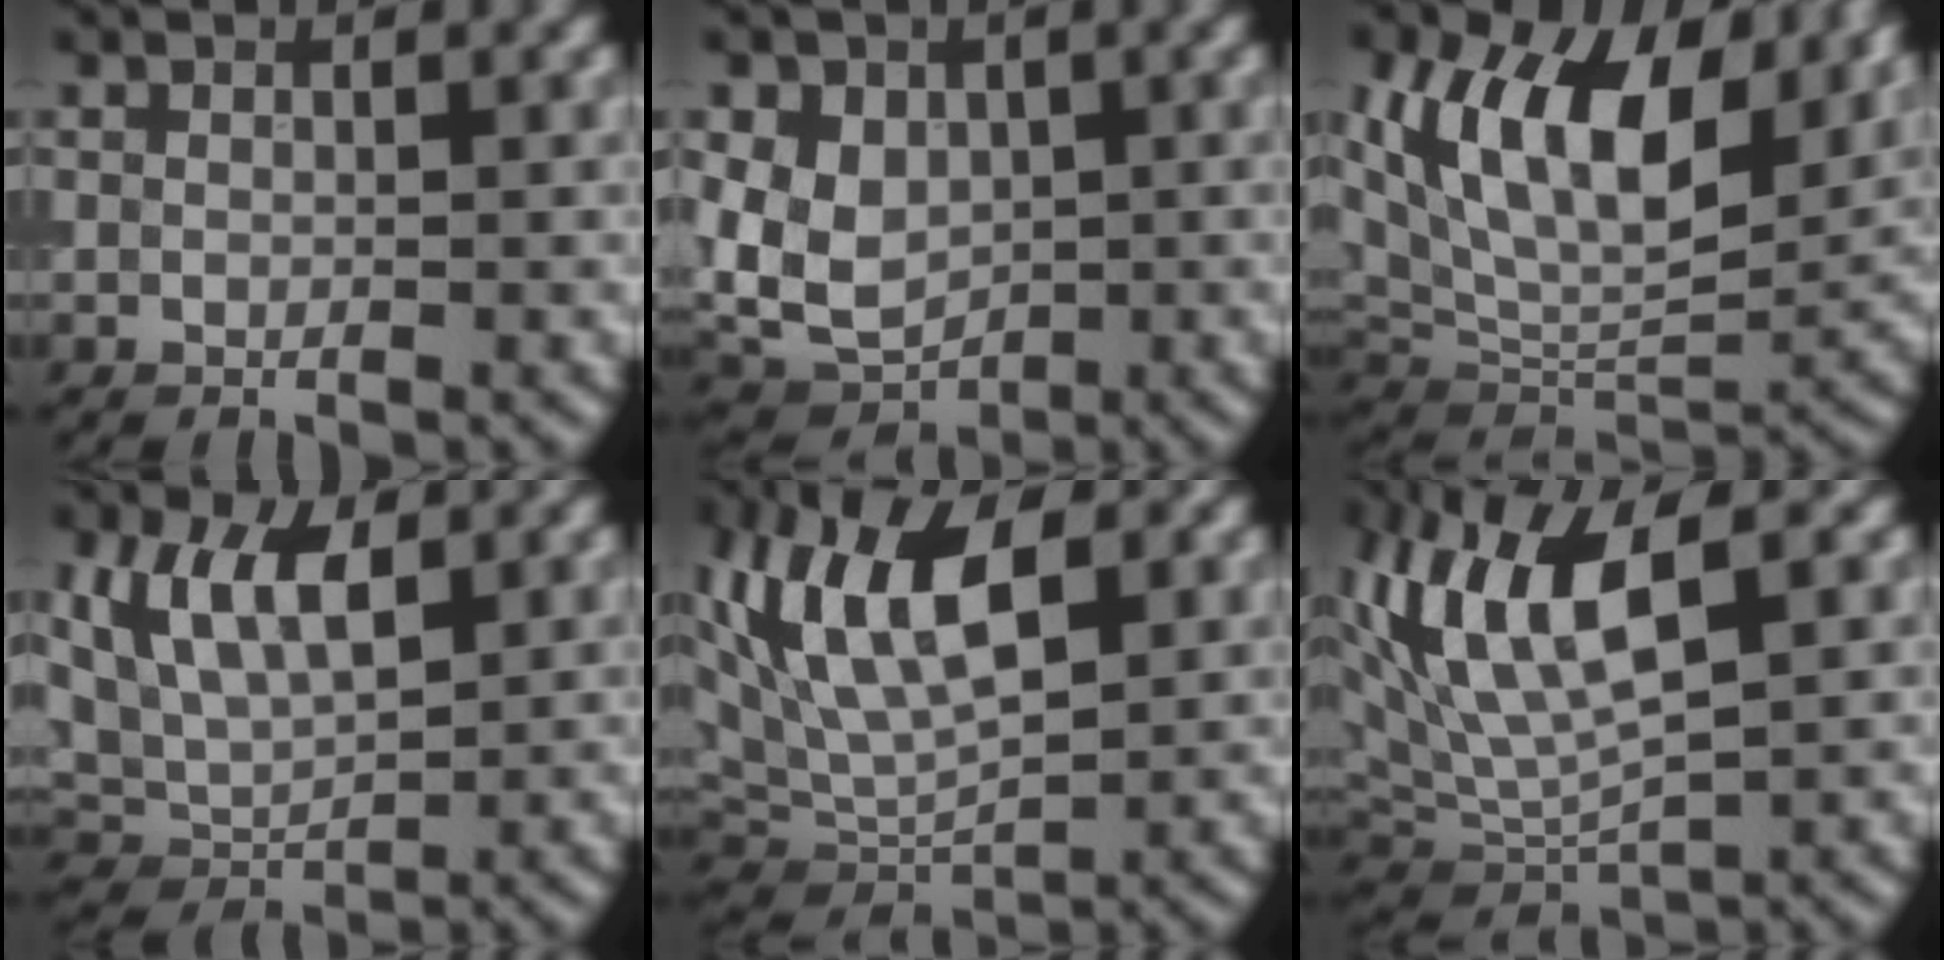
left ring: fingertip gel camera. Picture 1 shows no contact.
{"total": 6.3, "force": [0.5, 4.9, 4.0], "torque": [-0.092, -0.002, 0.001]}
{"total": 14.6, "force": [6.6, 7.5, 10.6], "torque": [-0.192, 0.019, 0.114]}
{"total": 6.4, "force": [2.0, 3.7, 4.8], "torque": [-0.099, 0.005, 0.036]}
{"total": 10.9, "force": [3.6, 5.7, 8.6], "torque": [-0.172, 0.011, 0.059]}
{"total": 10.0, "force": [3.5, 4.2, 8.4], "torque": [-0.173, 0.007, 0.063]}